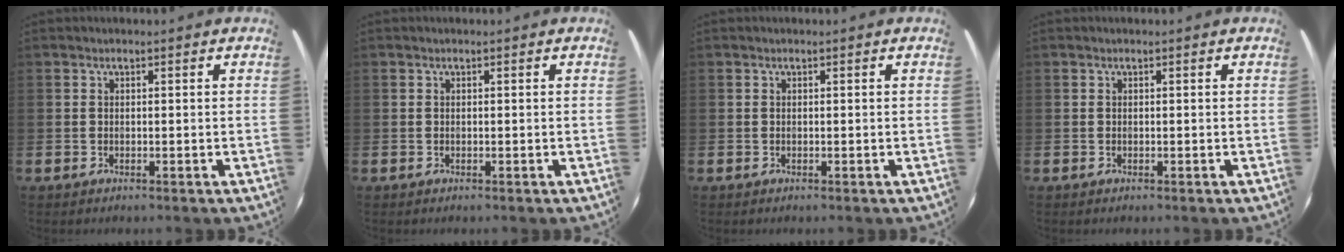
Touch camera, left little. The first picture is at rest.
{"total": 0.0}
{"total": 0.0}
{"total": 0.0}